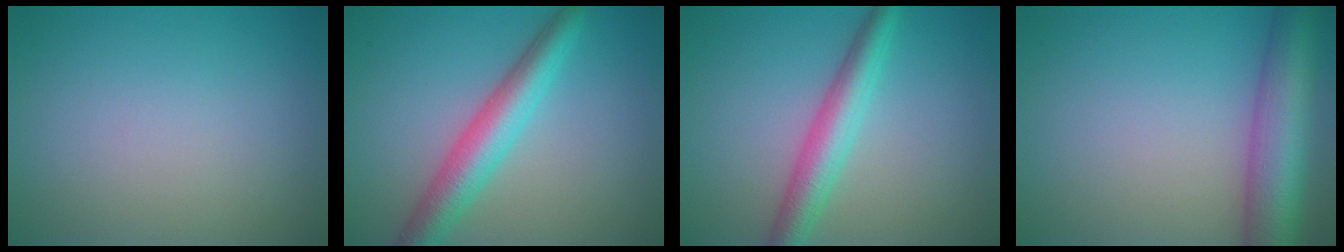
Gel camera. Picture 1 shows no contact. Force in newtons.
{"total": 5.0, "press": 5.0, "slide": 0.0}
{"total": 4.1, "press": 4.1, "slide": 0.2}
{"total": 7.9, "press": 7.9, "slide": 0.4}